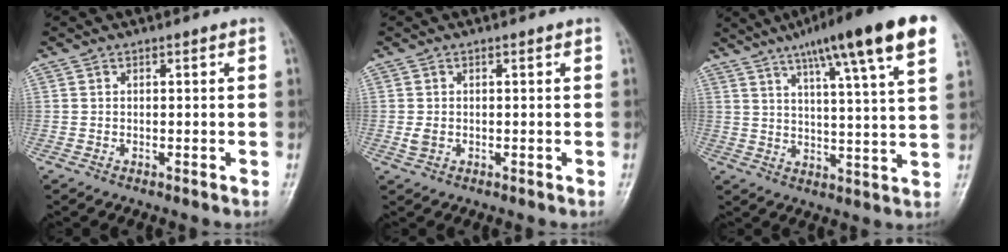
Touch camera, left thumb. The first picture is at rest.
{"total": 1.7, "force": [0.0, 1.2, 1.2], "torque": [-0.024, 0.002, 0.003]}
{"total": 19.8, "force": [11.9, 2.5, 15.7], "torque": [-0.225, -0.021, 0.164]}